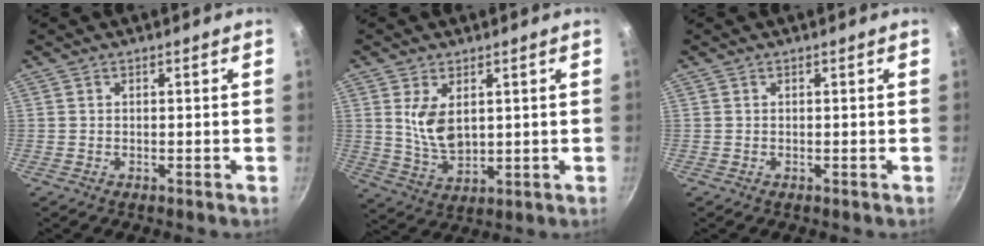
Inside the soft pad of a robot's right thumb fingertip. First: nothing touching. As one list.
[{"total": 7.8, "force": [2.1, 4.4, 6.0], "torque": [-0.105, -0.026, 0.051]}, {"total": 0.0}]